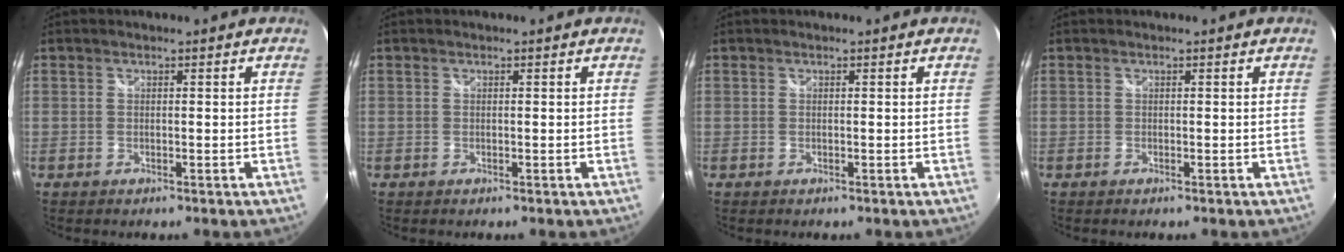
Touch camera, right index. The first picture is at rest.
{"total": 0.0}
{"total": 0.0}
{"total": 0.0}